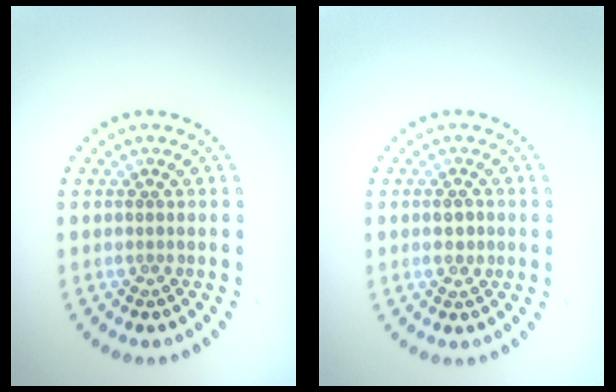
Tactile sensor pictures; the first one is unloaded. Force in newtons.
{"total": 1.6, "press": 1.6, "slide": 0.2}